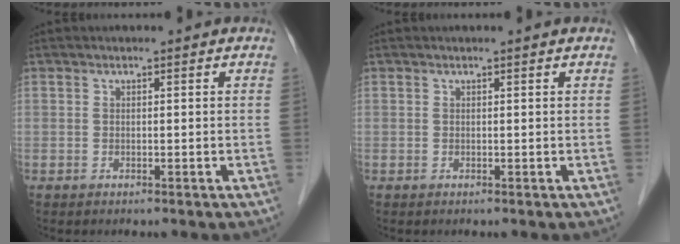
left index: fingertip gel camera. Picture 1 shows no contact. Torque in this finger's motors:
{"motor_torque": [0.18, -0.09, 0.00, 0.00]}